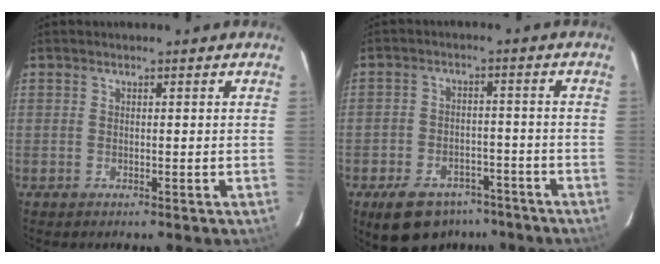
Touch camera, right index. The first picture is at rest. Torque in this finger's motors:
{"motor_torque": [1.08, -1.06, 0.17, 0.03]}